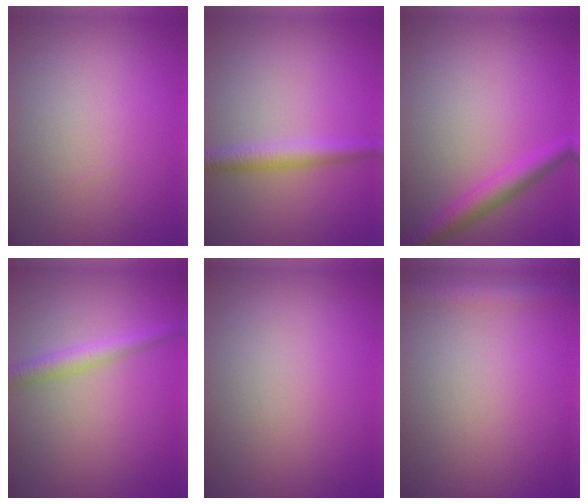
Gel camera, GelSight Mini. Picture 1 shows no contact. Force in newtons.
{"total": 2.6, "press": 2.6, "slide": 0.0}
{"total": 2.8, "press": 2.8, "slide": 0.1}
{"total": 2.4, "press": 2.4, "slide": 0.1}
{"total": 0.0}
{"total": 2.7, "press": 2.7, "slide": 0.2}